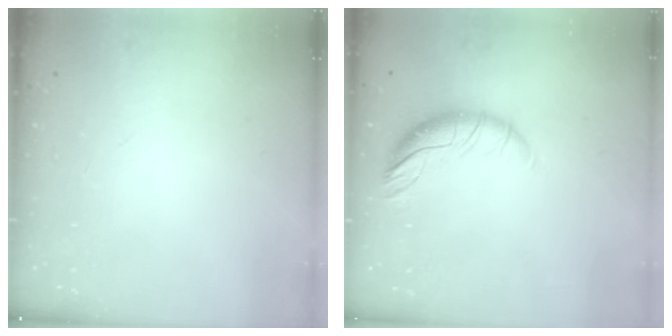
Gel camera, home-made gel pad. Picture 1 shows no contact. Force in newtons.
{"total": 10.2, "press": 10.1, "slide": 0.9}